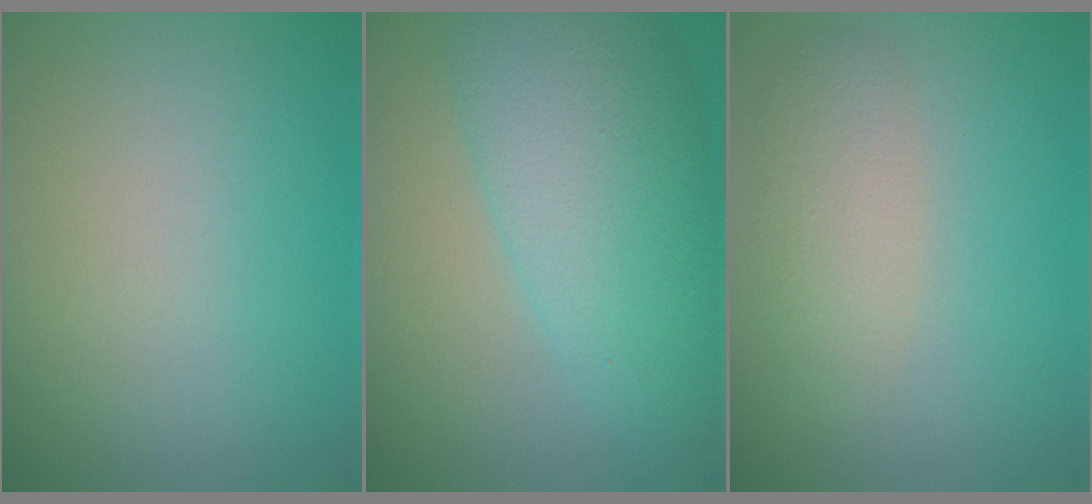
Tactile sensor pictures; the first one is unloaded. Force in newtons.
{"total": 9.9, "press": 9.9, "slide": 0.2}
{"total": 3.0, "press": 3.0, "slide": 0.2}